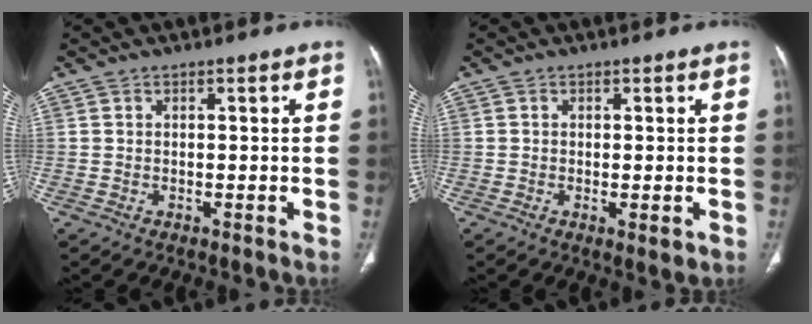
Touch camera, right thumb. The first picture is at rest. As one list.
[{"total": 1.0, "force": [-0.3, 0.4, 0.9], "torque": [-0.017, -0.004, -0.002]}]